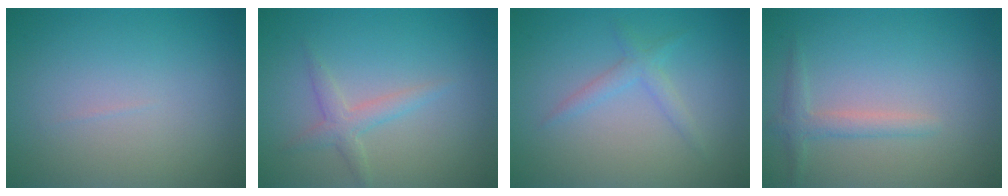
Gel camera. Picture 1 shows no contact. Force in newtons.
{"total": 1.9, "press": 1.9, "slide": 0.0}
{"total": 1.6, "press": 1.6, "slide": 0.1}
{"total": 1.8, "press": 1.7, "slide": 0.1}